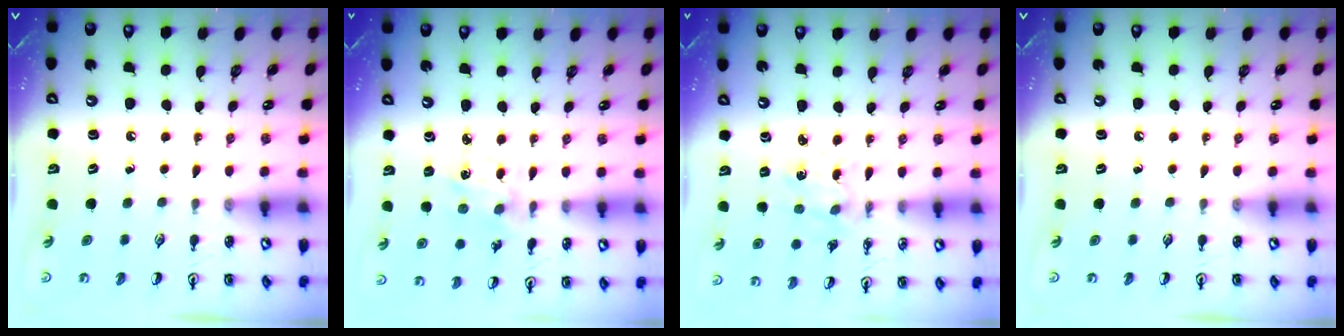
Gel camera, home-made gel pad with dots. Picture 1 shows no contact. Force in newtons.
{"total": 1.3, "press": 1.3, "slide": 0.2}
{"total": 1.2, "press": 1.2, "slide": 0.1}
{"total": 0.0}